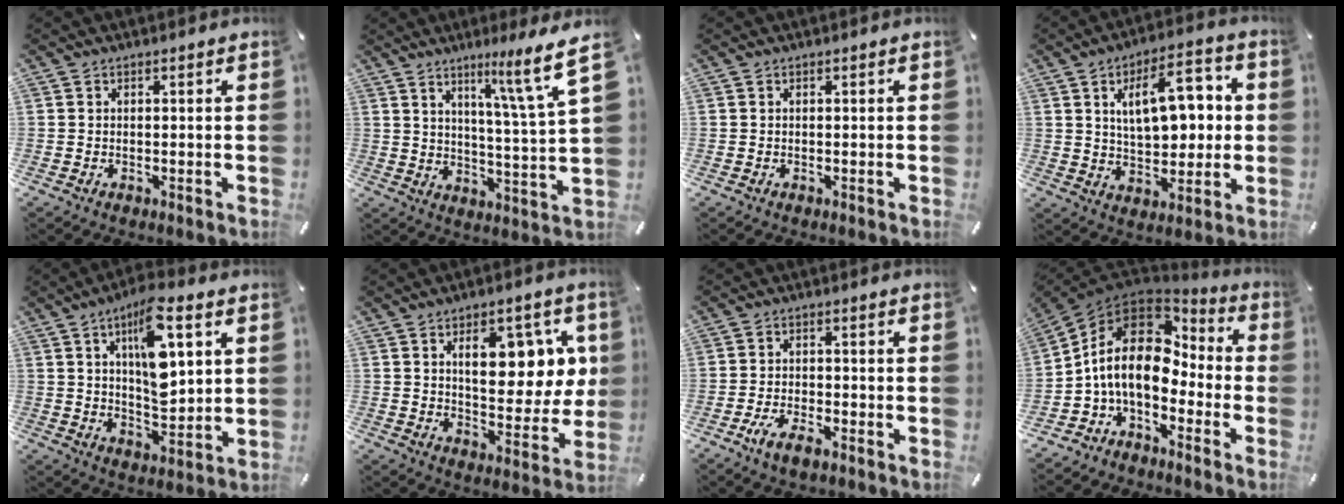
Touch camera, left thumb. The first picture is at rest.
{"total": 12.3, "force": [8.2, 0.5, 9.1], "torque": [-0.131, -0.058, 0.122]}
{"total": 0.0}
{"total": 14.8, "force": [3.9, 8.3, 11.6], "torque": [-0.169, 0.003, 0.064]}
{"total": 13.9, "force": [5.7, 5.7, 11.4], "torque": [-0.182, -0.019, 0.091]}
{"total": 13.4, "force": [5.3, 7.5, 9.8], "torque": [-0.137, -0.016, 0.089]}
{"total": 5.4, "force": [-3.3, 2.2, 3.7], "torque": [-0.083, 0.007, -0.063]}
{"total": 14.1, "force": [-0.3, 9.7, 10.3], "torque": [-0.222, 0.001, -0.011]}